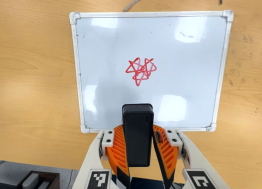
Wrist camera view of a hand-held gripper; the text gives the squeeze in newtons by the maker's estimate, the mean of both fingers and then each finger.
{"total": 8.9, "left": 7.7, "right": 10.1}